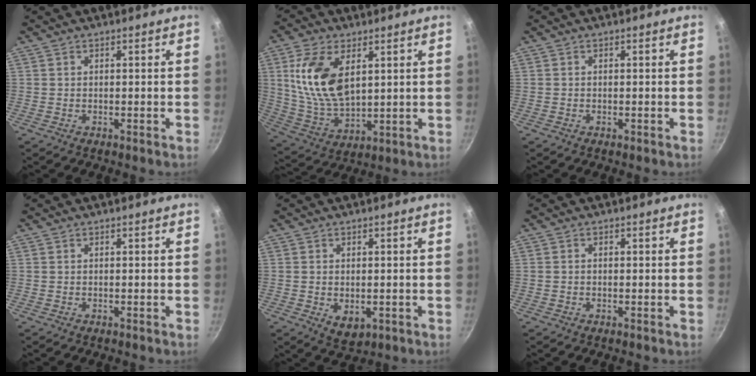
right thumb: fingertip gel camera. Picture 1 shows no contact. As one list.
[{"total": 15.0, "force": [4.4, 8.3, 11.7], "torque": [-0.215, -0.022, 0.096]}, {"total": 0.0}, {"total": 0.0}, {"total": 4.7, "force": [-0.6, 3.1, 3.5], "torque": [-0.053, -0.014, -0.003]}, {"total": 0.5, "force": [-0.1, 0.4, 0.3], "torque": [-0.005, 0.003, -0.002]}]